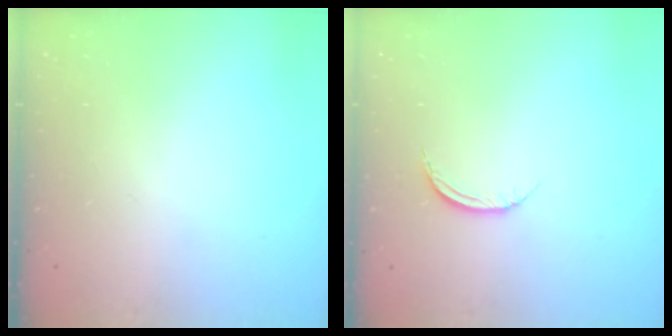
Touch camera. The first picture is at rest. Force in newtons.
{"total": 5.0, "press": 4.9, "slide": 0.6}